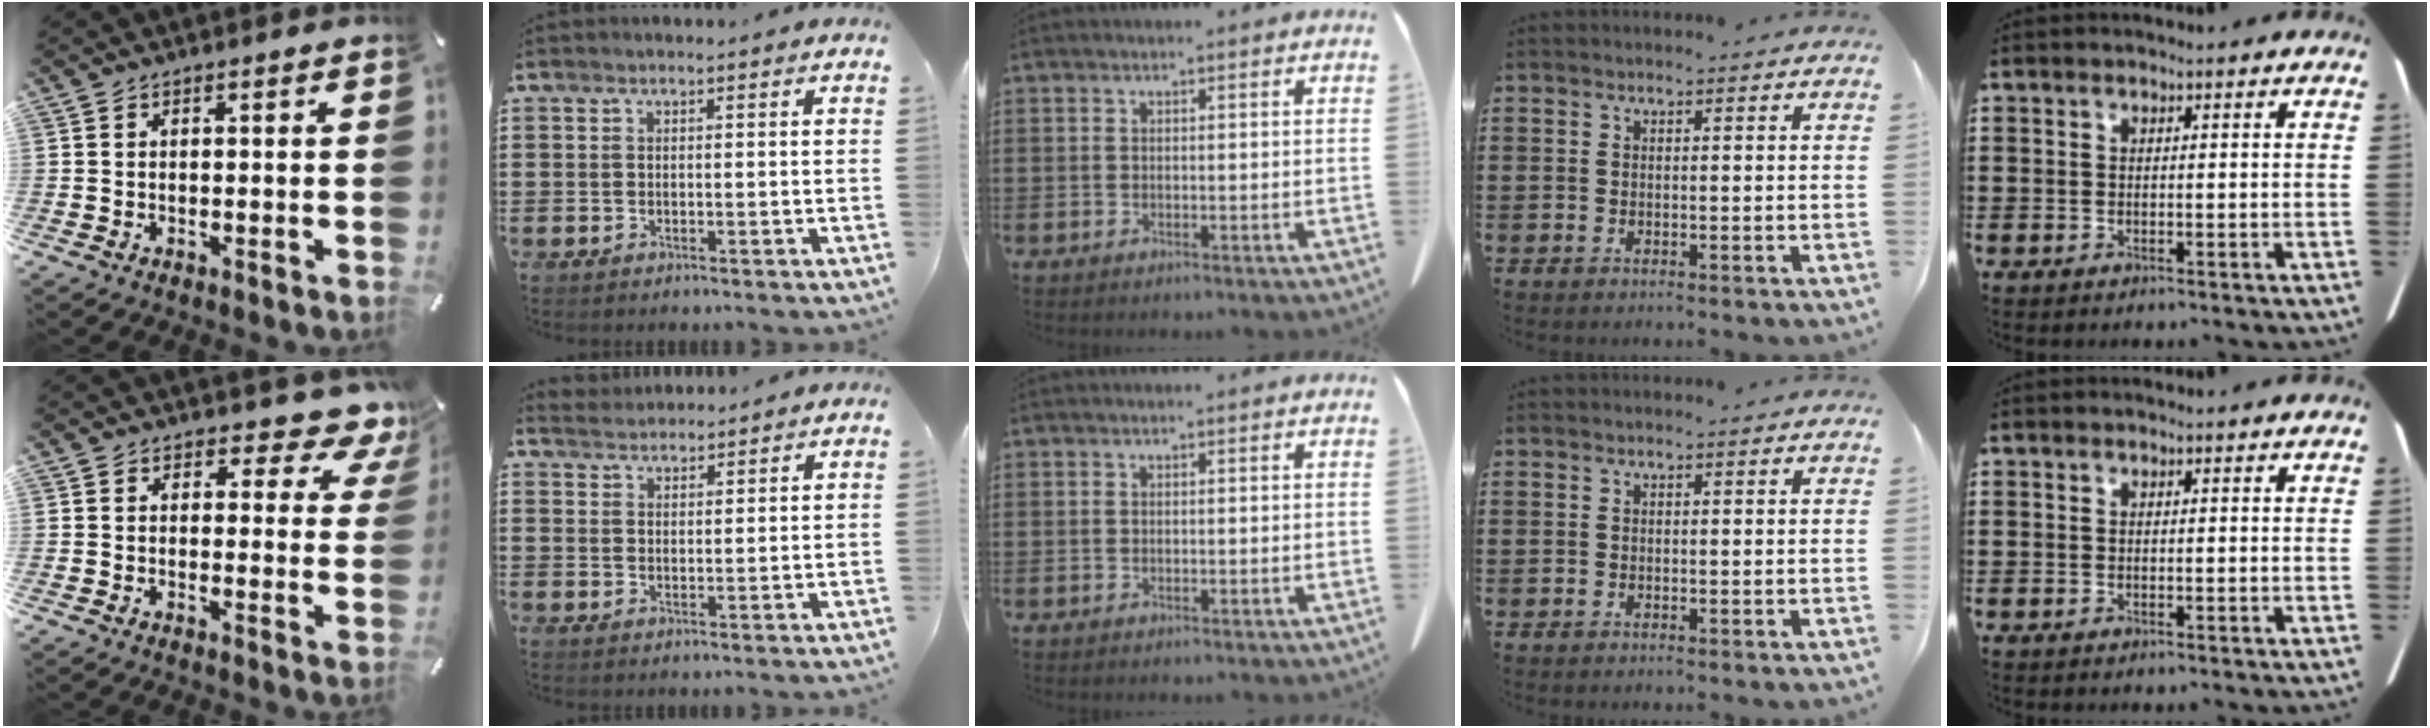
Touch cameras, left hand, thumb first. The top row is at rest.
{"thumb": {"total": 6.3, "force": [4.7, 3.1, 2.8], "torque": [-0.024, -0.039, 0.075]}, "index": {"total": 2.4, "force": [2.4, 0.2, -0.4], "torque": [0.000, -0.001, 0.048]}}